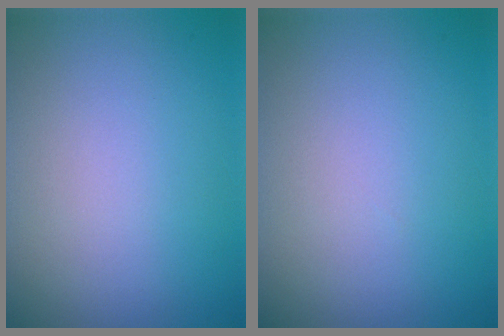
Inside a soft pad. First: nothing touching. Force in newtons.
{"total": 0.0}